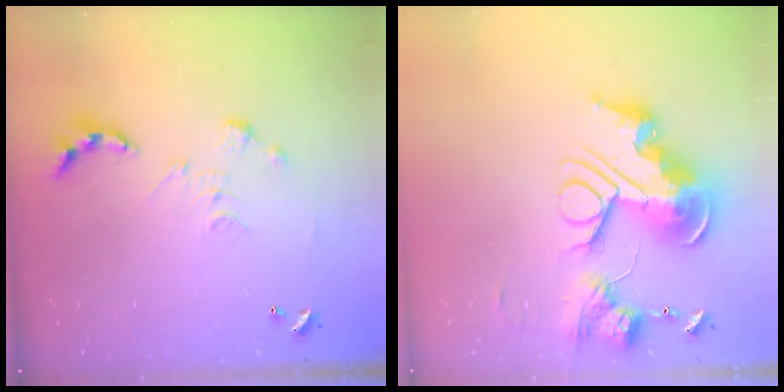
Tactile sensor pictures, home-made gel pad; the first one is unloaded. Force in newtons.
{"total": 0.9, "press": 0.9, "slide": 0.0}